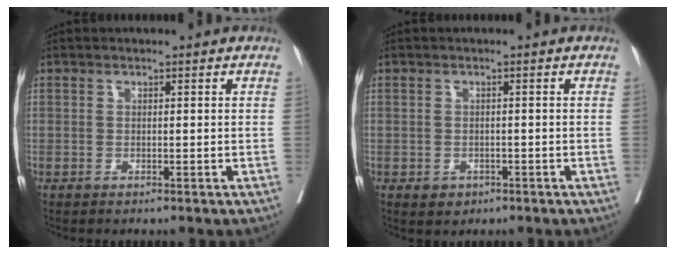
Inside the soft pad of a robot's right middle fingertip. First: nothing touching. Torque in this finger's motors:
{"motor_torque": [0.14, -0.12, -0.05, 0.00]}